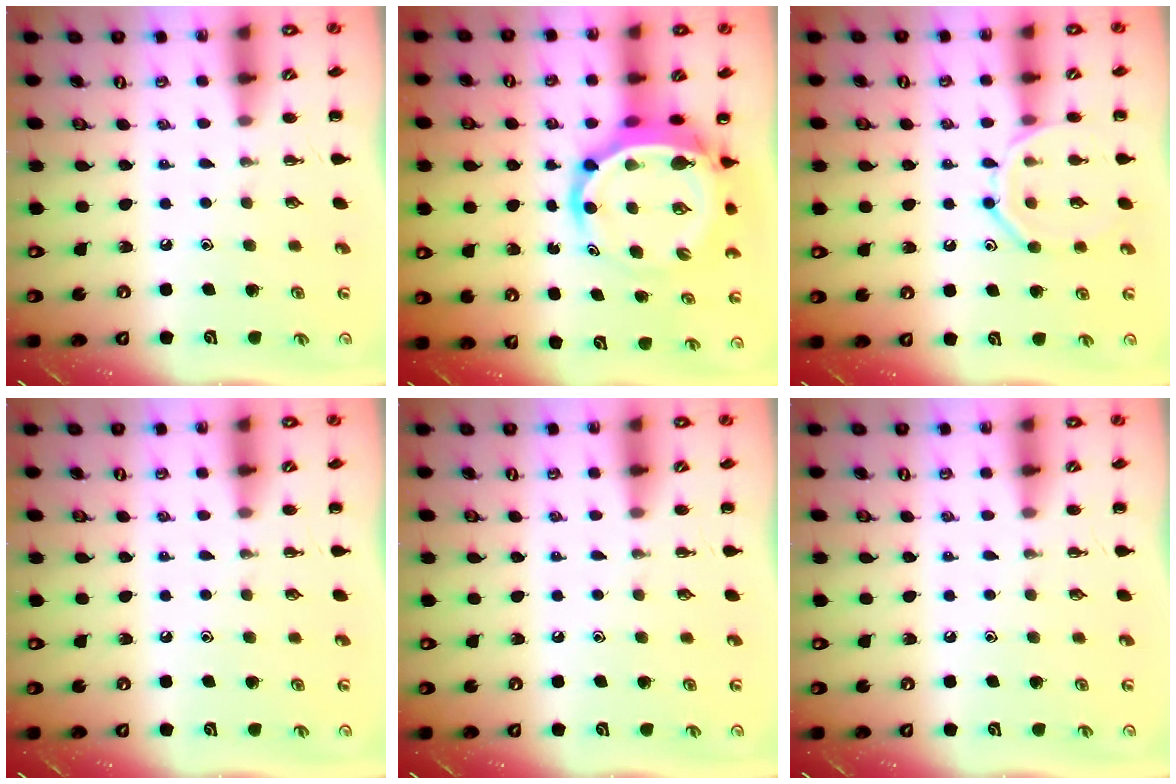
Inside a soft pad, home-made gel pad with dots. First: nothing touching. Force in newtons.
{"total": 8.5, "press": 8.1, "slide": 2.5}
{"total": 12.0, "press": 12.0, "slide": 0.7}
{"total": 0.0}
{"total": 0.0}
{"total": 0.0}